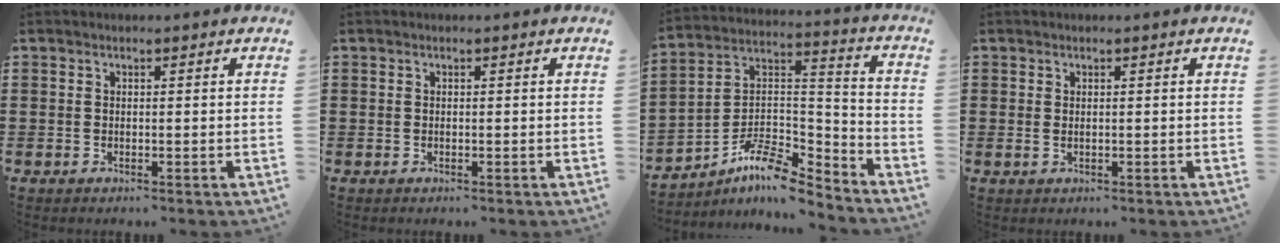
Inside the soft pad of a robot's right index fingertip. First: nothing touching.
{"total": 0.0}
{"total": 9.5, "force": [-7.6, 3.0, 4.9], "torque": [-0.096, 0.016, -0.150]}
{"total": 0.6, "force": [0.3, 0.2, 0.4], "torque": [-0.010, 0.002, 0.006]}